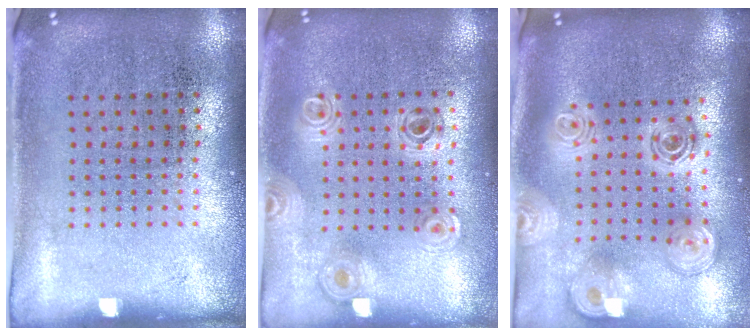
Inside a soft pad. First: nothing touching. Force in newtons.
{"total": 0.9, "press": 0.9, "slide": 0.1}
{"total": 2.6, "press": 1.9, "slide": 1.8}